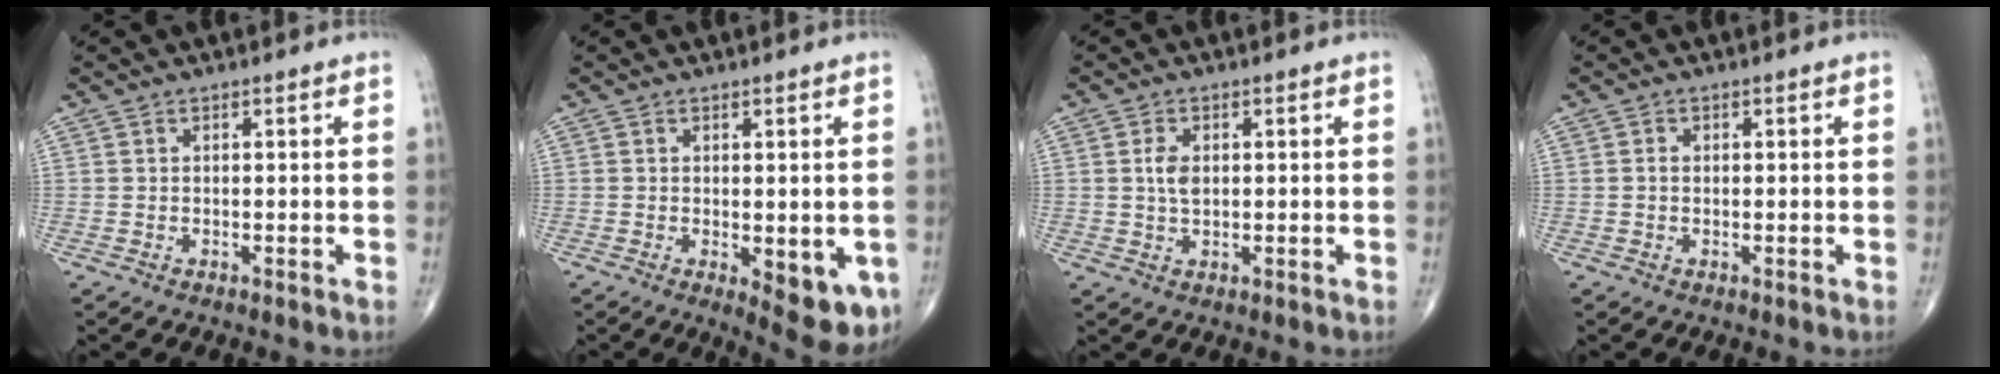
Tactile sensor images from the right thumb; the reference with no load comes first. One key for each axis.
{"total": 9.8, "fx": -2.9, "fy": 4.0, "fz": 8.4, "tx": -0.088, "ty": -0.016, "tz": -0.028}
{"total": 3.2, "fx": 0.5, "fy": 1.9, "fz": 2.6, "tx": -0.046, "ty": -0.001, "tz": 0.009}
{"total": 0.9, "fx": 0.0, "fy": 0.7, "fz": 0.6, "tx": -0.010, "ty": 0.003, "tz": -0.001}